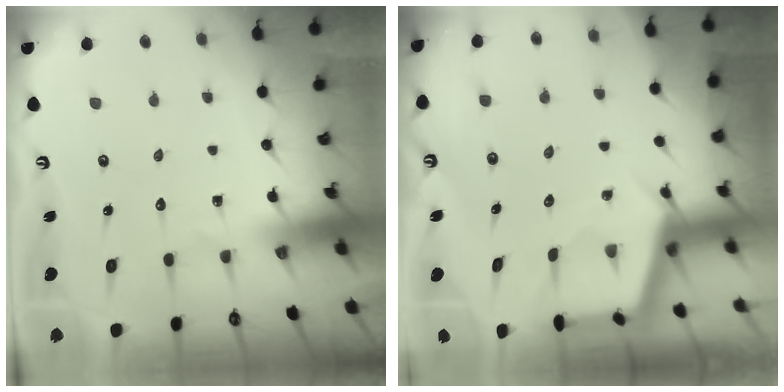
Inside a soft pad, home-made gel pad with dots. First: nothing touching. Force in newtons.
{"total": 3.0, "press": 3.0, "slide": 0.4}